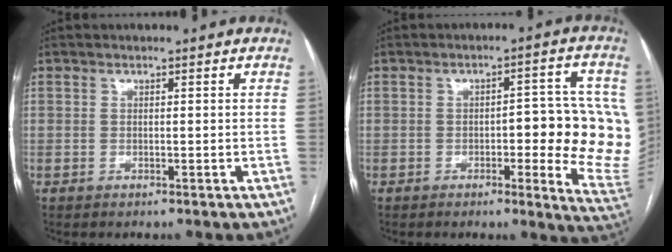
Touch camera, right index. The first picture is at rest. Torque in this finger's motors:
{"motor_torque": [0.40, -0.07, 0.53, 0.05]}